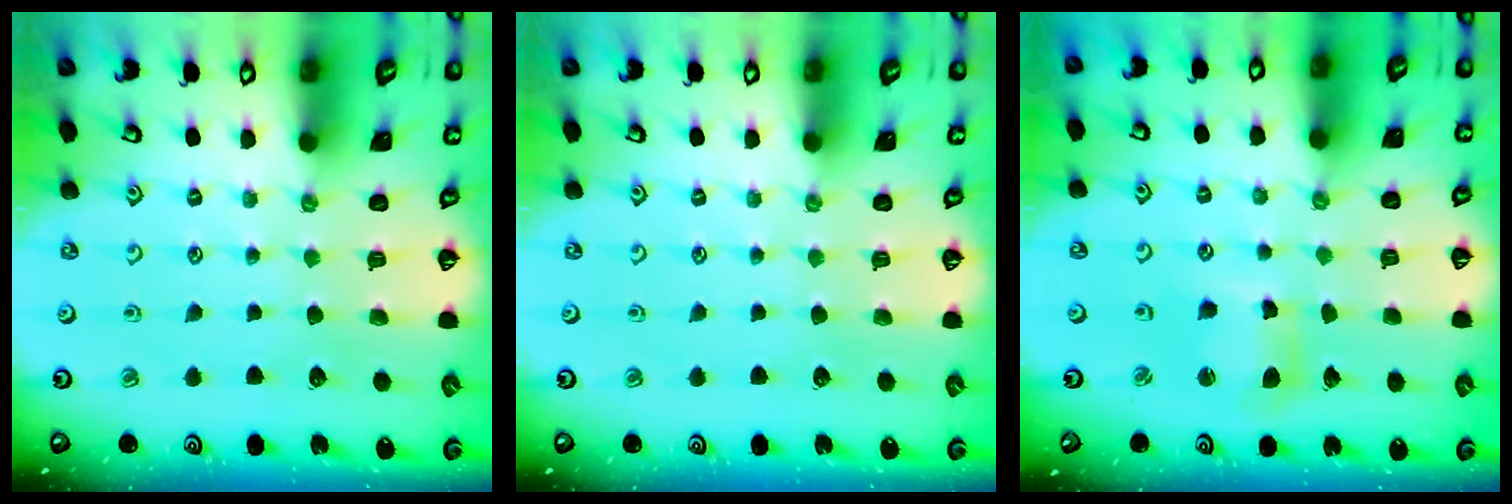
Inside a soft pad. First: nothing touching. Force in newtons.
{"total": 0.0}
{"total": 6.0, "press": 5.9, "slide": 0.9}